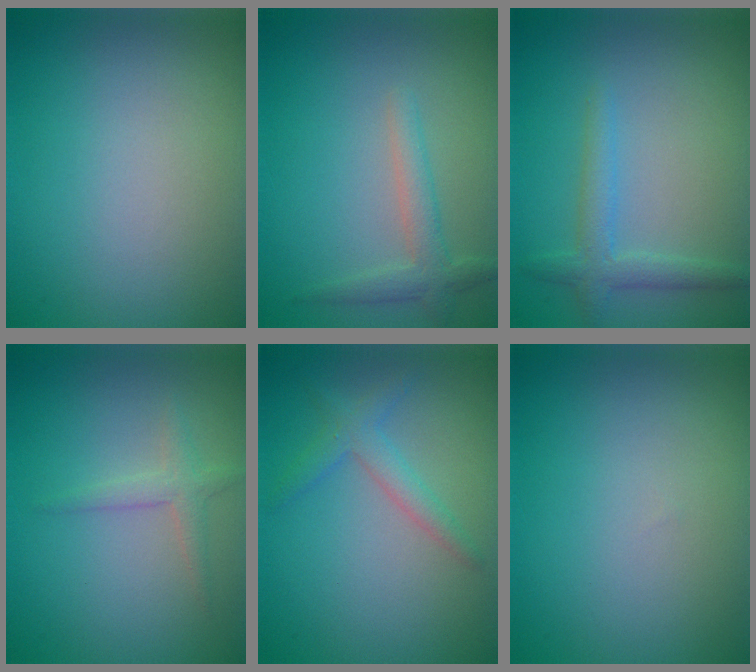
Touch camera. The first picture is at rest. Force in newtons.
{"total": 2.3, "press": 2.3, "slide": 0.2}
{"total": 2.4, "press": 2.4, "slide": 0.1}
{"total": 1.6, "press": 1.6, "slide": 0.0}
{"total": 2.2, "press": 2.2, "slide": 0.0}
{"total": 0.0}